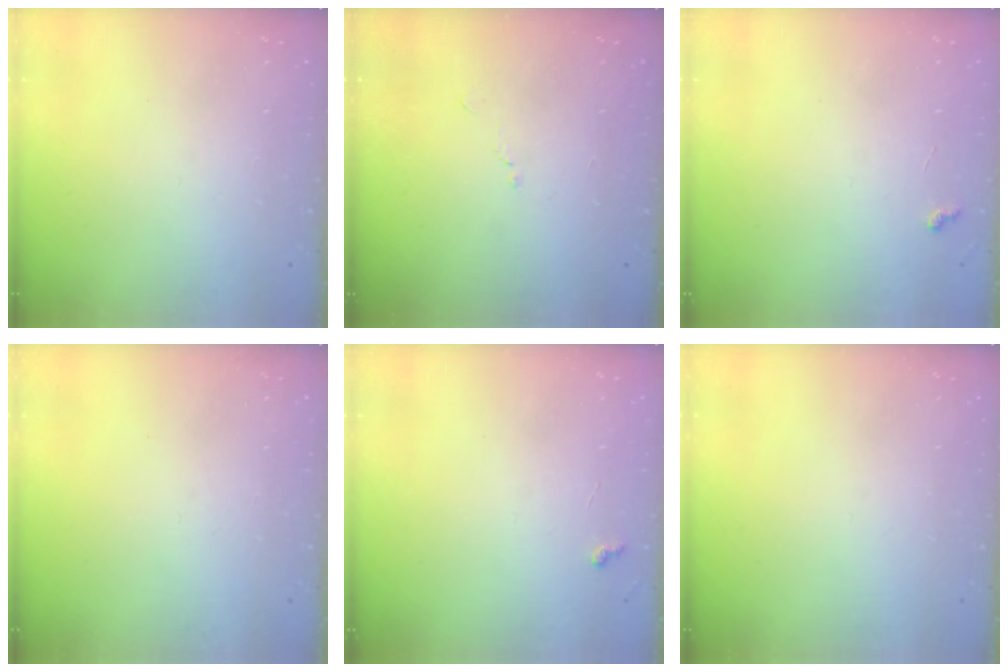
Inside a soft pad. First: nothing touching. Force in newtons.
{"total": 6.7, "press": 6.6, "slide": 0.9}
{"total": 4.8, "press": 4.8, "slide": 0.5}
{"total": 0.0}
{"total": 4.8, "press": 4.8, "slide": 0.5}
{"total": 0.0}